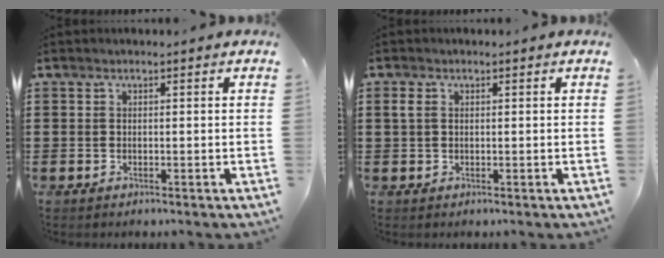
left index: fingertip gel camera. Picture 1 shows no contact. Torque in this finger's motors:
{"motor_torque": [0.25, 0.55, 0.03, 0.03]}